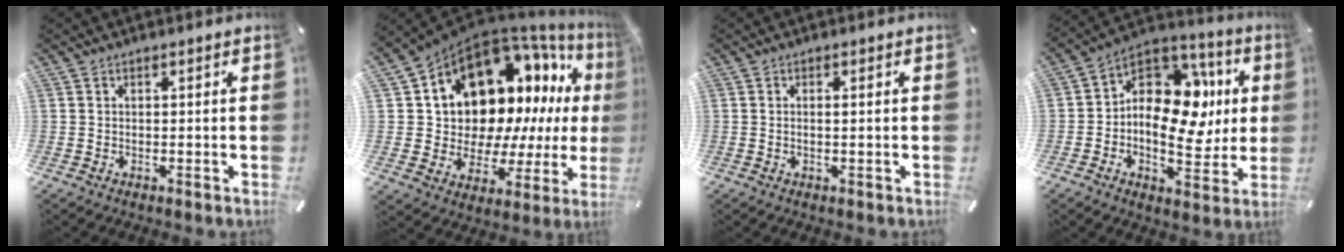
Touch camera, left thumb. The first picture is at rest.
{"total": 15.9, "force": [6.9, 11.5, 8.6], "torque": [-0.129, -0.080, 0.137]}
{"total": 1.2, "force": [0.1, -0.1, 1.2], "torque": [-0.024, -0.006, 0.003]}
{"total": 16.5, "force": [0.9, 11.7, 11.6], "torque": [-0.187, -0.016, 0.020]}